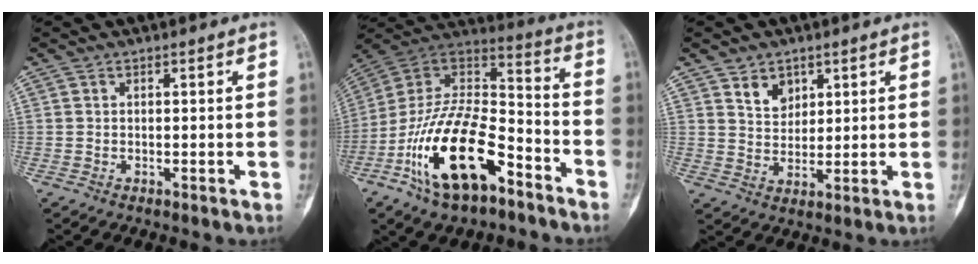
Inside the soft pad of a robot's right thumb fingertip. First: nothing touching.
{"total": 23.0, "force": [-11.4, 10.7, 16.8], "torque": [-0.317, 0.073, -0.204]}
{"total": 5.1, "force": [3.0, 3.6, 2.2], "torque": [-0.013, -0.024, 0.059]}